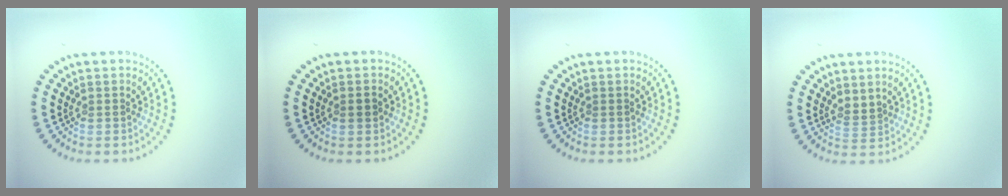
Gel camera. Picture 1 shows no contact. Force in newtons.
{"total": 0.8, "press": 0.8, "slide": 0.1}
{"total": 0.0}
{"total": 1.4, "press": 1.0, "slide": 1.0}